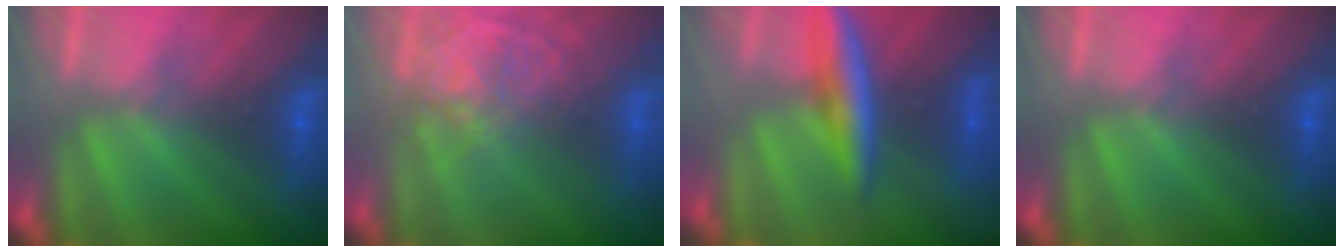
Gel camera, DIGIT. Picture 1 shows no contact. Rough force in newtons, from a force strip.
{"total": 3.7}
{"total": 7.6}
{"total": 0.0}